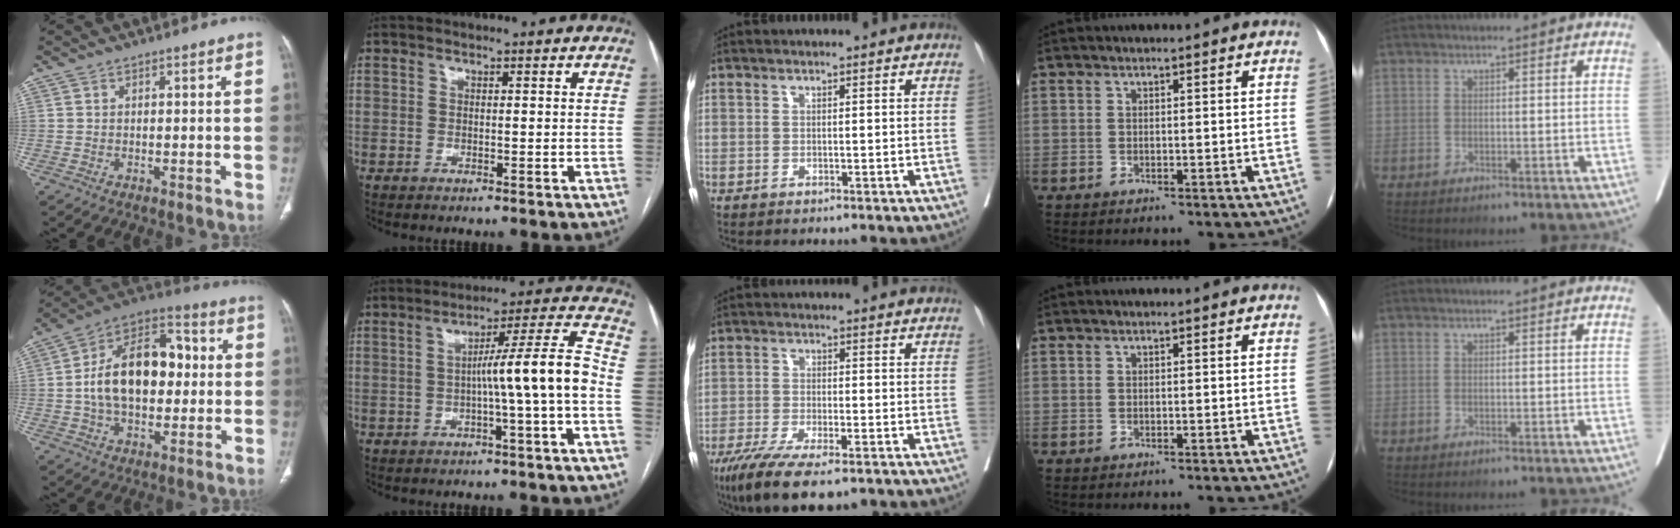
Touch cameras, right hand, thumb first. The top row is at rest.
{"thumb": {"total": 19.6, "force": [0.8, 12.0, 15.5], "torque": [-0.233, 0.033, 0.009]}, "index": {"total": 10.1, "force": [-2.2, -1.3, 9.8], "torque": [-0.145, 0.026, -0.033]}, "middle": {"total": 11.4, "force": [-8.0, 2.7, 7.7], "torque": [-0.124, -0.024, -0.128]}}